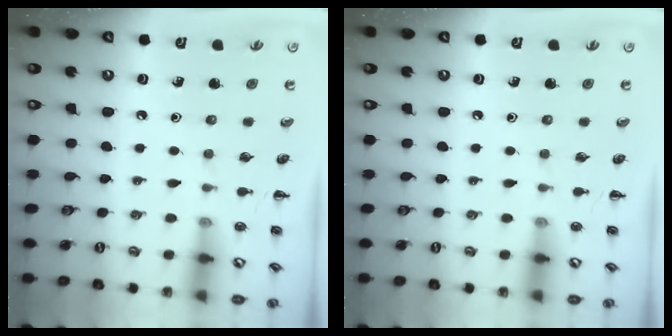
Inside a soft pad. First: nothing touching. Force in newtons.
{"total": 0.0}